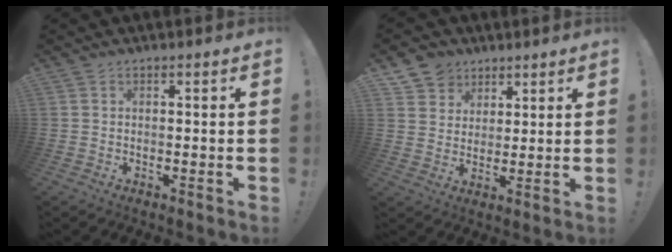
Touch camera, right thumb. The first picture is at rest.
{"total": 7.2, "force": [4.3, 5.7, 0.7], "torque": [-0.017, -0.031, 0.088]}